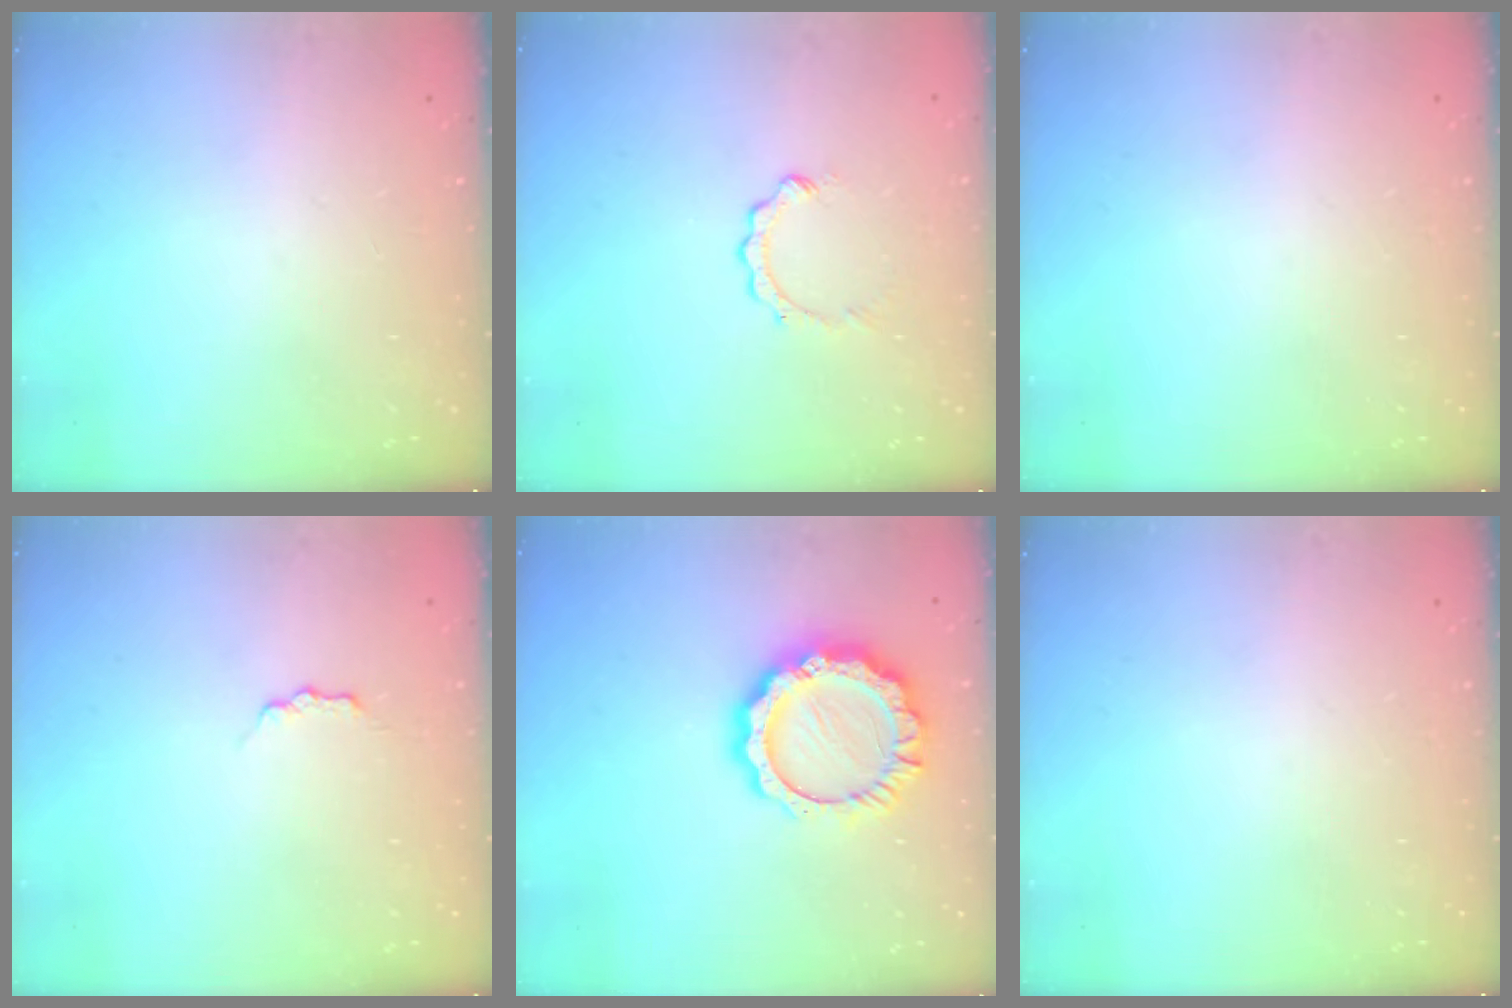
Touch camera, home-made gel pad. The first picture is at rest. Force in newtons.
{"total": 2.6, "press": 2.6, "slide": 0.3}
{"total": 0.0}
{"total": 2.1, "press": 2.0, "slide": 0.3}
{"total": 12.5, "press": 12.5, "slide": 1.1}
{"total": 0.0}